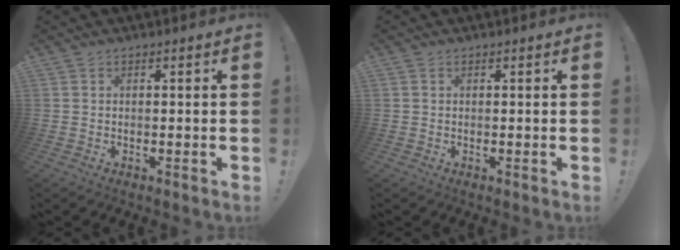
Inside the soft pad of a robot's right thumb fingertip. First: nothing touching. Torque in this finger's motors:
{"motor_torque": [0.14, 0.22, 0.46, 0.32, 0.05]}